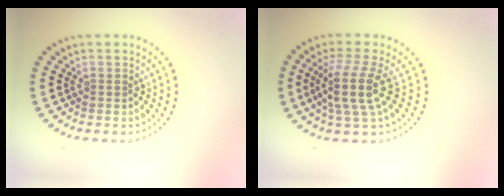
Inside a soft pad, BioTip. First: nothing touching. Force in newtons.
{"total": 4.2, "press": 3.3, "slide": 2.7}